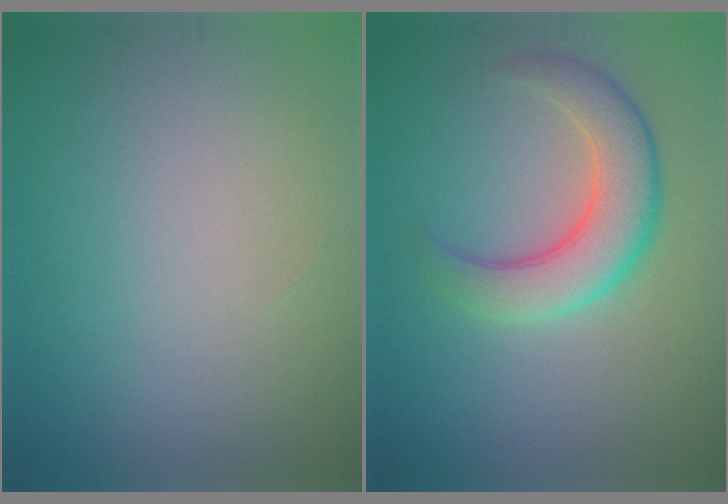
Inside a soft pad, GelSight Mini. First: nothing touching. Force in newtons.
{"total": 5.6, "press": 5.6, "slide": 0.4}